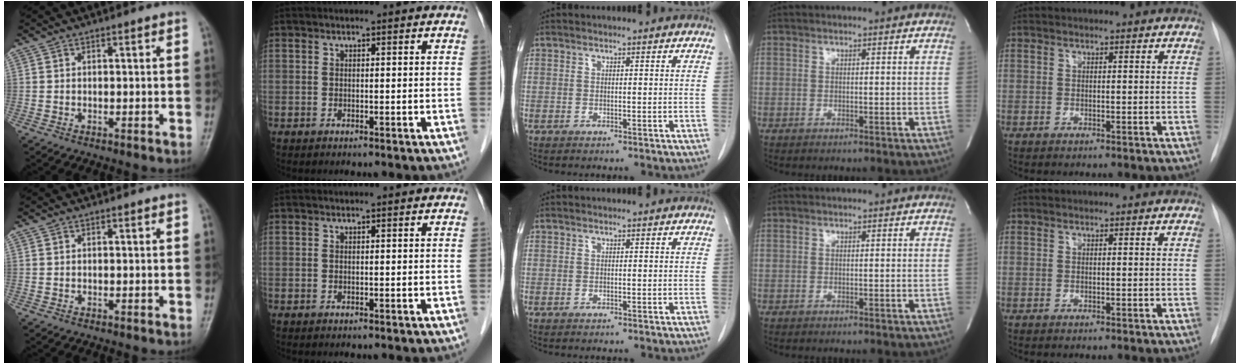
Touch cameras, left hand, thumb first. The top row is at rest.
{}